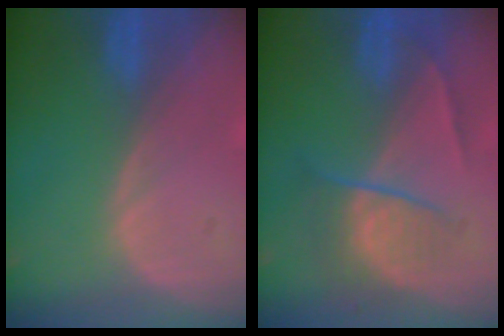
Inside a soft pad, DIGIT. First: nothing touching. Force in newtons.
{"total": 6.8, "press": 5.9, "slide": 3.4}